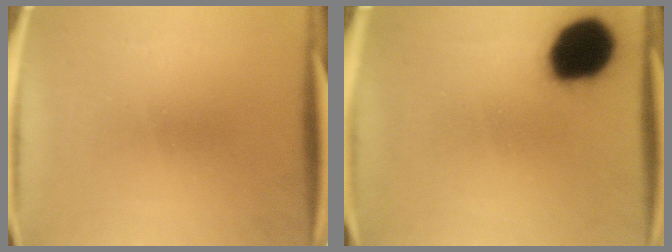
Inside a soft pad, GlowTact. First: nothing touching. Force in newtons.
{"total": 17.8}